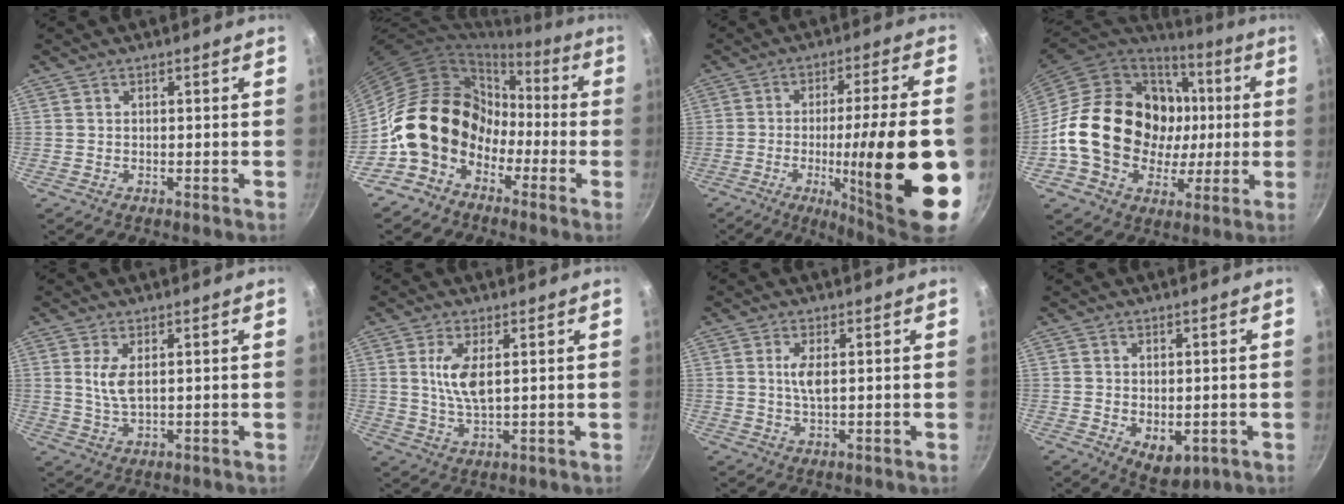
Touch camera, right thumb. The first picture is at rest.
{"total": 14.0, "force": [-4.1, 11.4, 7.0], "torque": [-0.051, 0.047, -0.075]}
{"total": 24.4, "force": [-5.9, 4.1, 23.3], "torque": [-0.326, 0.018, -0.074]}
{"total": 25.7, "force": [1.3, 20.6, 15.4], "torque": [-0.241, 0.026, 0.036]}
{"total": 4.5, "force": [1.2, 1.9, 3.9], "torque": [-0.078, -0.010, 0.026]}
{"total": 6.5, "force": [1.6, 2.5, 5.8], "torque": [-0.111, -0.009, 0.033]}
{"total": 3.5, "force": [0.7, 1.2, 3.2], "torque": [-0.065, -0.002, 0.015]}
{"total": 6.2, "force": [-1.0, 4.0, 4.6], "torque": [-0.053, -0.012, -0.002]}